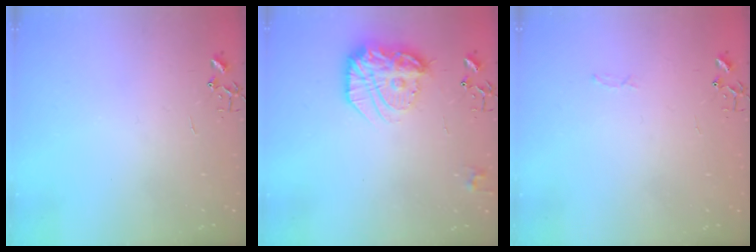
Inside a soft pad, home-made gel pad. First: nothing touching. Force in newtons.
{"total": 19.0, "press": 19.0, "slide": 1.7}
{"total": 2.8, "press": 2.8, "slide": 0.4}